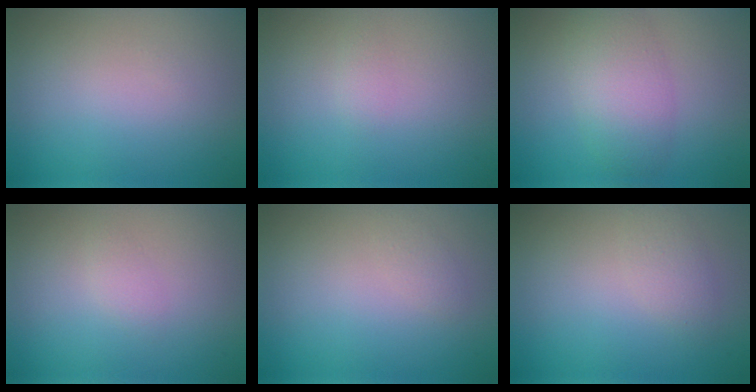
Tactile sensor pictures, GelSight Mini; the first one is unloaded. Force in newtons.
{"total": 0.7, "press": 0.7, "slide": 0.0}
{"total": 4.4, "press": 4.4, "slide": 0.3}
{"total": 0.9, "press": 0.9, "slide": 0.0}
{"total": 0.7, "press": 0.7, "slide": 0.0}
{"total": 1.6, "press": 1.6, "slide": 0.1}